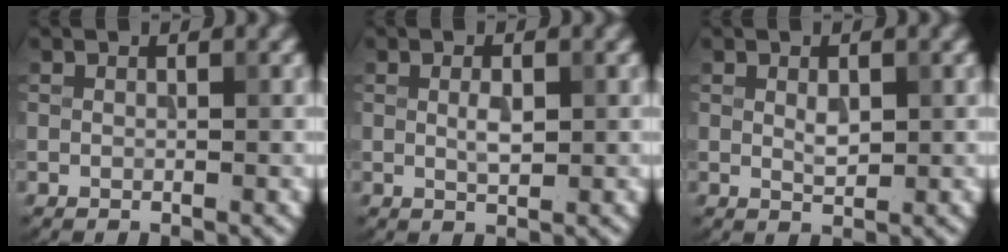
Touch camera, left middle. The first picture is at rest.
{"total": 1.6, "force": [0.2, 0.6, 1.4], "torque": [-0.031, 0.000, 0.007]}
{"total": 1.5, "force": [0.4, 0.7, 1.2], "torque": [-0.023, -0.001, 0.010]}